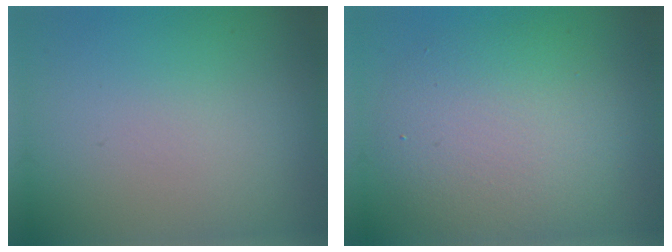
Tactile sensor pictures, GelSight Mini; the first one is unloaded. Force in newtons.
{"total": 6.2, "press": 6.1, "slide": 0.5}